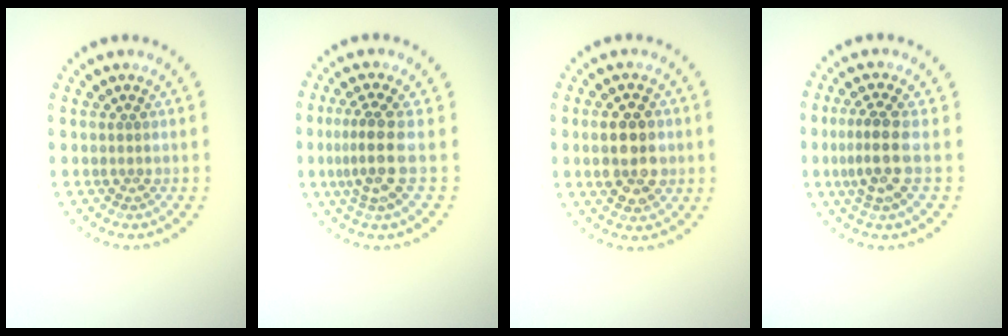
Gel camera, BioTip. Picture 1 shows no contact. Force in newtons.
{"total": 3.2, "press": 2.4, "slide": 2.2}
{"total": 4.8, "press": 4.8, "slide": 0.2}
{"total": 3.3, "press": 2.9, "slide": 1.7}